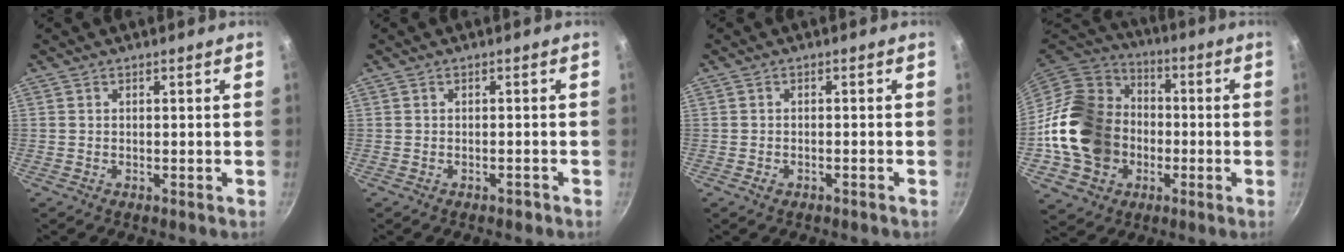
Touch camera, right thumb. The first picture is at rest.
{"total": 0.8, "force": [-0.7, 0.2, 0.4], "torque": [-0.005, 0.010, -0.004]}
{"total": 1.1, "force": [-0.7, 0.5, 0.6], "torque": [-0.015, 0.007, -0.012]}
{"total": 22.5, "force": [-3.0, 18.8, 11.9], "torque": [-0.208, 0.047, -0.043]}